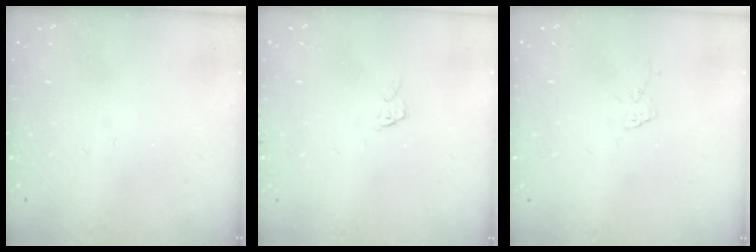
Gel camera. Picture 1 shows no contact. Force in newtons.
{"total": 6.0, "press": 6.0, "slide": 0.2}
{"total": 4.2, "press": 4.2, "slide": 0.2}